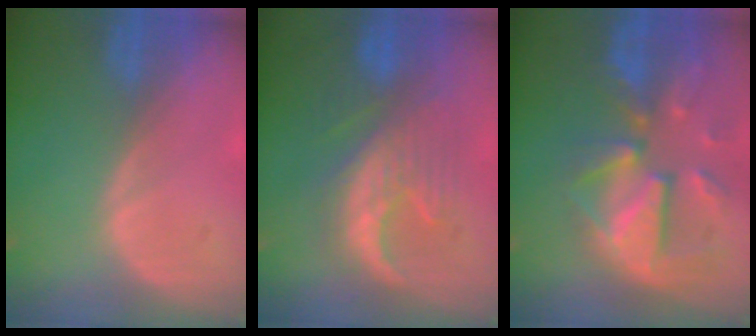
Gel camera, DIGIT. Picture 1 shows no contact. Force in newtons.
{"total": 8.8, "press": 8.7, "slide": 0.5}
{"total": 12.1, "press": 10.5, "slide": 6.0}